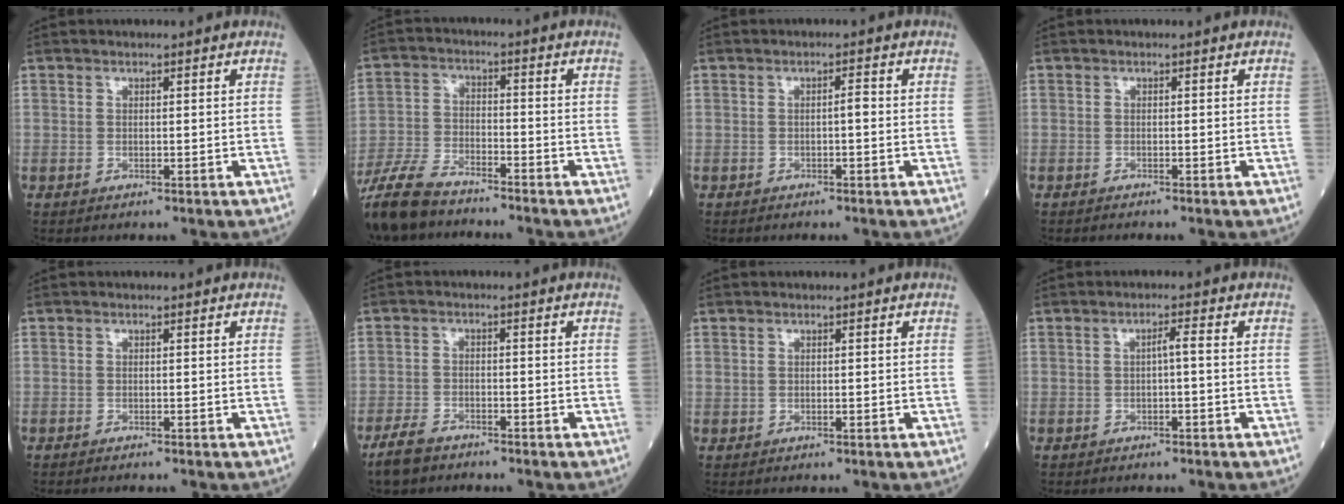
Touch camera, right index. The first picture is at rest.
{"total": 11.3, "force": [-9.7, 2.7, 5.1], "torque": [-0.103, -0.028, -0.181]}
{"total": 1.2, "force": [-0.2, 0.2, 1.2], "torque": [-0.017, 0.003, -0.004]}
{"total": 0.8, "force": [-0.8, -0.1, 0.2], "torque": [-0.005, -0.001, -0.013]}
{"total": 1.4, "force": [-1.3, 0.1, 0.5], "torque": [-0.008, -0.001, -0.015]}
{"total": 4.3, "force": [-3.7, 1.6, 1.7], "torque": [-0.040, -0.004, -0.068]}
{"total": 0.0}
{"total": 1.6, "force": [-0.3, 0.0, 1.6], "torque": [-0.023, 0.005, -0.005]}